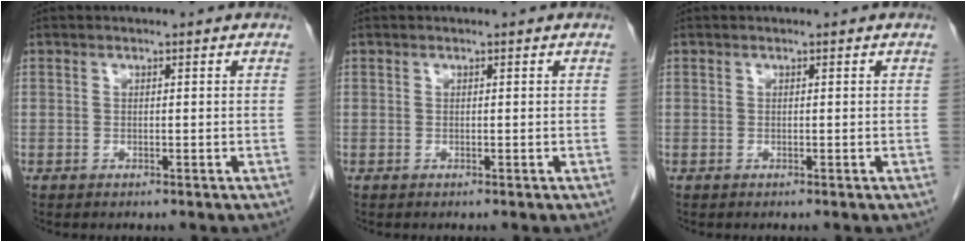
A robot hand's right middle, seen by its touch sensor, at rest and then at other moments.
{"total": 0.0}
{"total": 0.0}